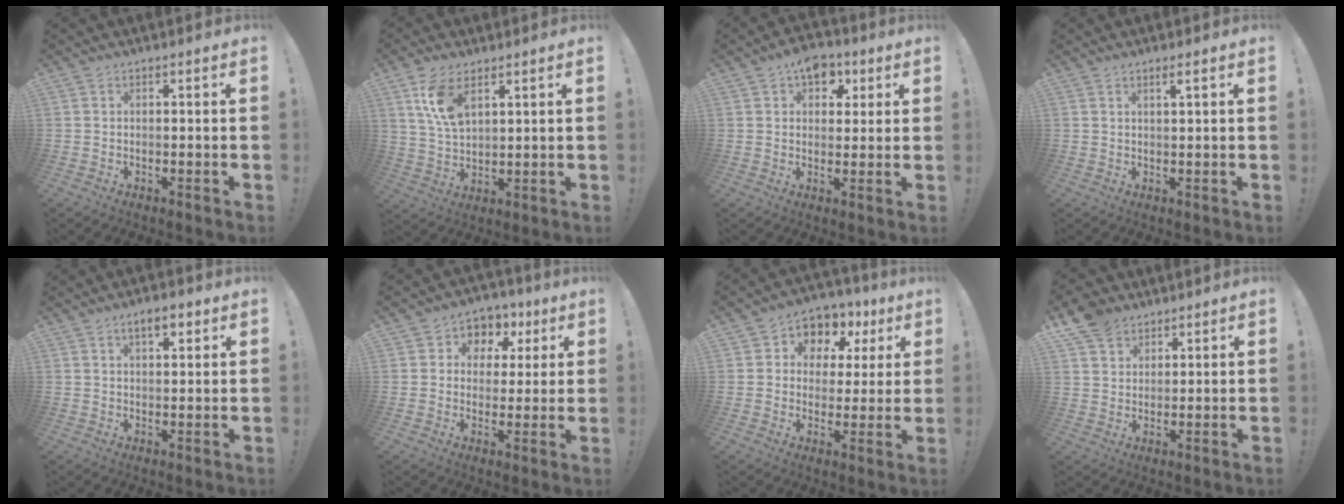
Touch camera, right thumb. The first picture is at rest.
{"total": 9.9, "force": [5.2, 5.1, 6.7], "torque": [-0.127, -0.014, 0.097]}
{"total": 8.9, "force": [4.4, 6.3, 4.5], "torque": [-0.052, -0.015, 0.079]}
{"total": 2.0, "force": [1.1, -0.2, 1.6], "torque": [-0.035, -0.001, 0.018]}
{"total": 5.0, "force": [2.9, 2.1, 3.6], "torque": [-0.052, -0.010, 0.047]}
{"total": 6.9, "force": [1.3, 6.5, 1.8], "torque": [-0.014, -0.008, 0.026]}
{"total": 7.3, "force": [2.5, 6.4, 2.3], "torque": [-0.029, -0.024, 0.050]}
{"total": 7.8, "force": [5.6, 5.0, 2.1], "torque": [-0.042, -0.032, 0.112]}